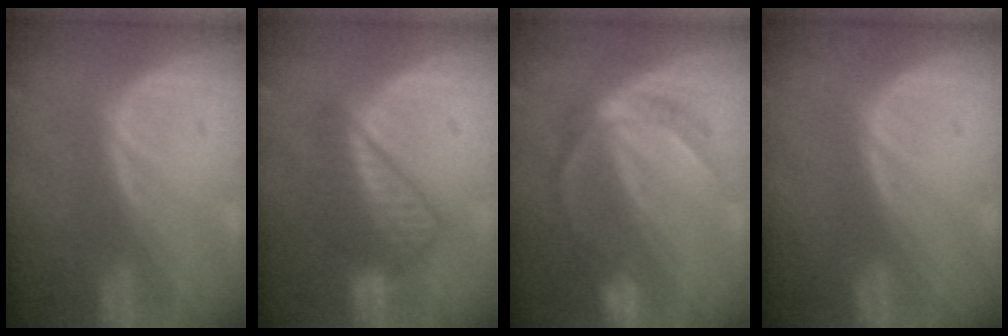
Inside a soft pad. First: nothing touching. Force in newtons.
{"total": 6.3, "press": 6.3, "slide": 0.2}
{"total": 6.5, "press": 5.6, "slide": 3.3}
{"total": 0.0}